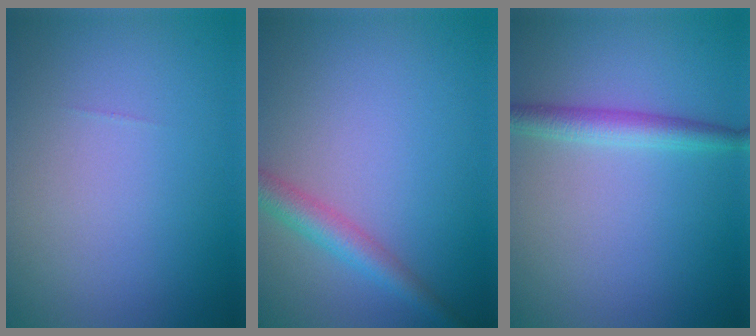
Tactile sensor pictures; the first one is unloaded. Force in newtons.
{"total": 3.1, "press": 3.1, "slide": 0.1}
{"total": 2.5, "press": 2.5, "slide": 0.1}